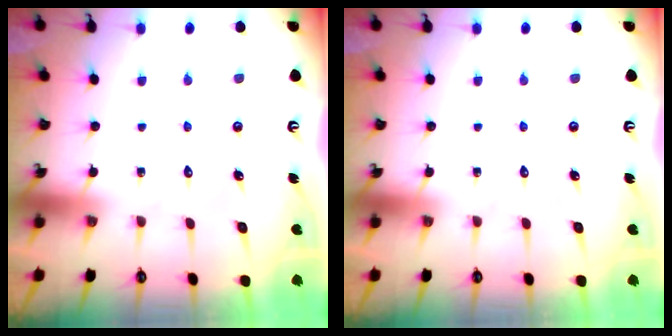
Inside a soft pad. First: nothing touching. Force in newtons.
{"total": 0.0}